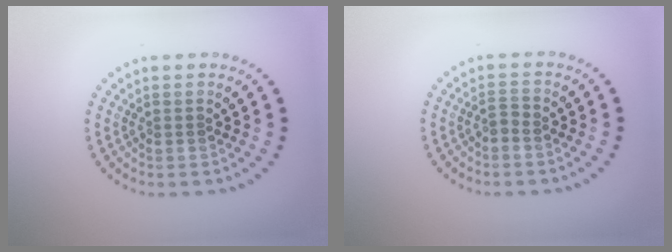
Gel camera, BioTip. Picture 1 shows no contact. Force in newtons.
{"total": 0.9, "press": 0.7, "slide": 0.6}